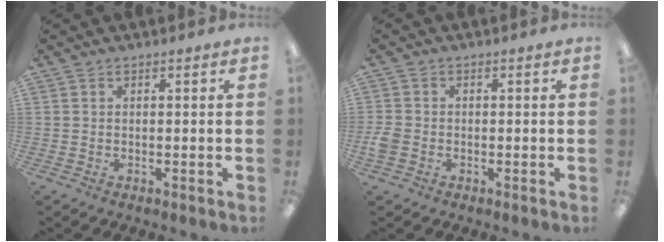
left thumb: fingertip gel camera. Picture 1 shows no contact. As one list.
[{"total": 3.1, "force": [-1.0, 2.5, 1.7], "torque": [-0.032, 0.006, -0.018]}]